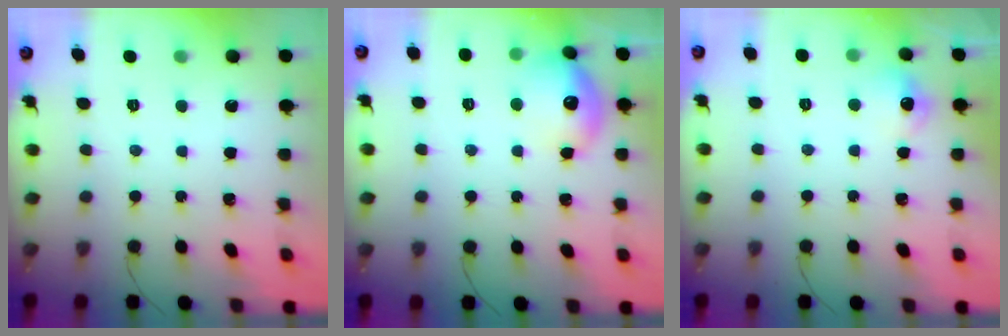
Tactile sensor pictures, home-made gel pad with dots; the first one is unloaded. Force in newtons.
{"total": 14.1, "press": 14.1, "slide": 1.1}
{"total": 6.8, "press": 6.8, "slide": 1.0}